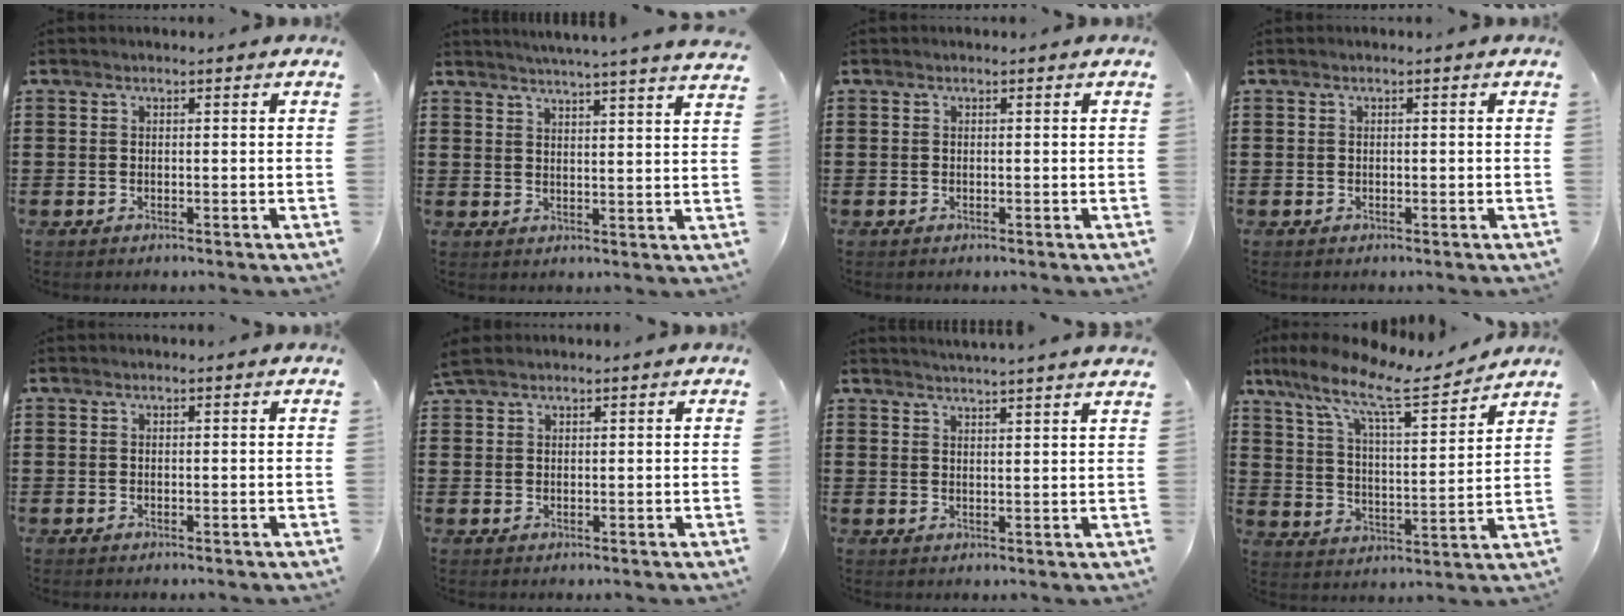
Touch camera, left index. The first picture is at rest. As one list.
[{"total": 4.1, "force": [3.8, -1.2, 0.9], "torque": [-0.031, -0.024, 0.064]}, {"total": 0.0}, {"total": 0.0}, {"total": 0.0}, {"total": 2.1, "force": [1.7, 0.6, 1.0], "torque": [-0.025, 0.003, 0.034]}, {"total": 2.8, "force": [2.7, -0.9, 0.3], "torque": [-0.013, -0.014, 0.049]}, {"total": 10.7, "force": [7.8, 2.3, 6.9], "torque": [-0.153, -0.041, 0.128]}]